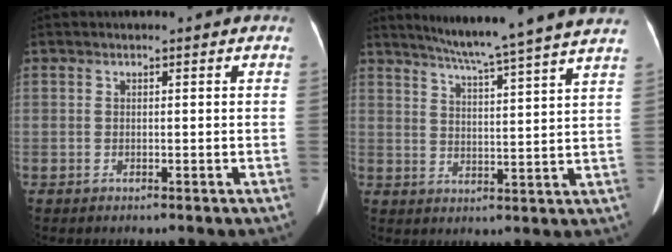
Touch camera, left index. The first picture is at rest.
{"total": 16.7, "force": [14.5, -2.0, 8.1], "torque": [-0.132, -0.019, 0.185]}